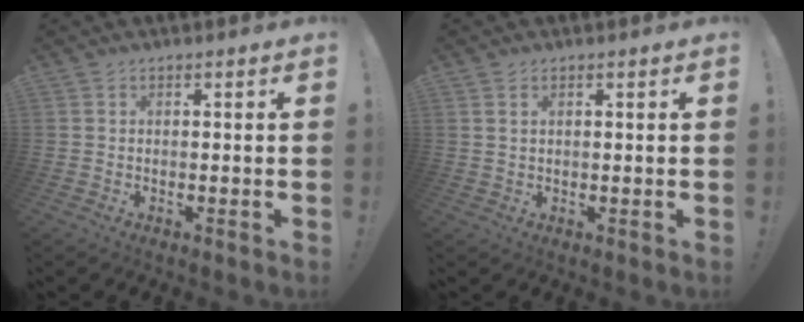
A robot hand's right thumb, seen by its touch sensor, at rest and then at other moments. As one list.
[{"total": 1.5, "force": [0.8, 0.7, 1.1], "torque": [-0.030, 0.005, 0.017]}]